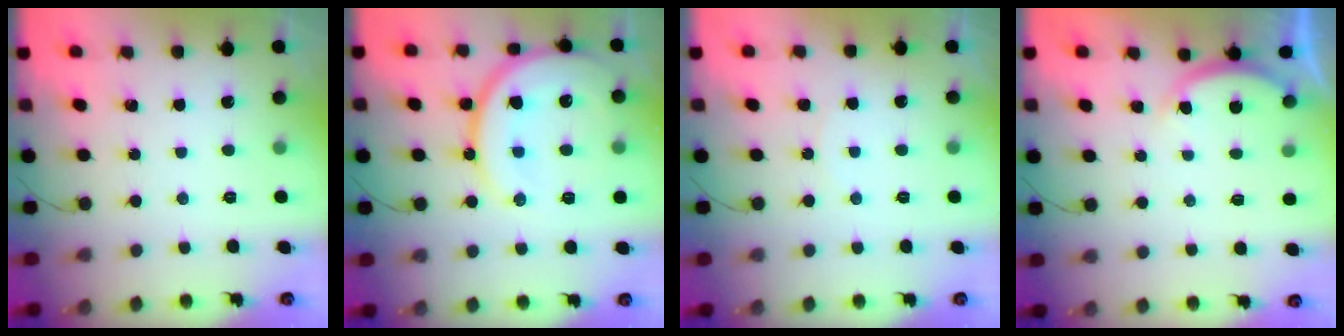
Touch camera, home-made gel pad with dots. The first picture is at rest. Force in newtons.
{"total": 18.3, "press": 18.3, "slide": 1.5}
{"total": 2.6, "press": 2.5, "slide": 0.6}
{"total": 3.9, "press": 3.9, "slide": 0.7}